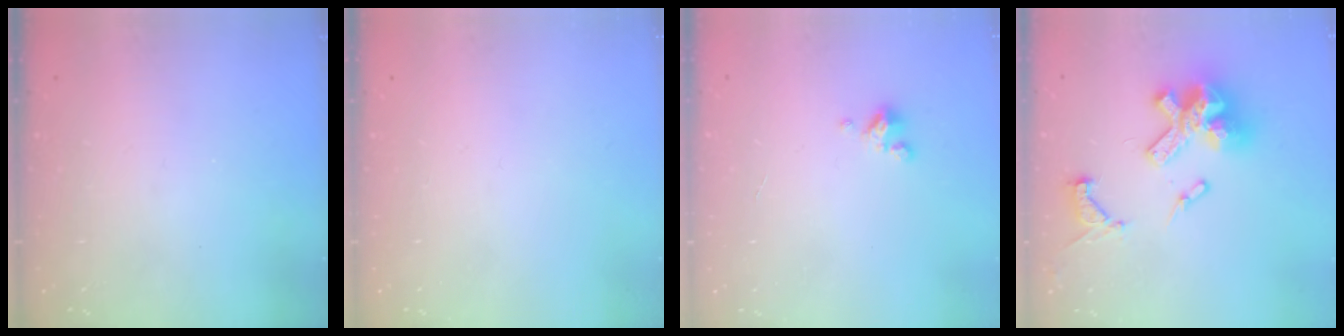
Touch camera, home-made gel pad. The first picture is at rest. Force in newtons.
{"total": 0.0}
{"total": 2.5, "press": 2.5, "slide": 0.3}
{"total": 18.2, "press": 17.7, "slide": 4.0}